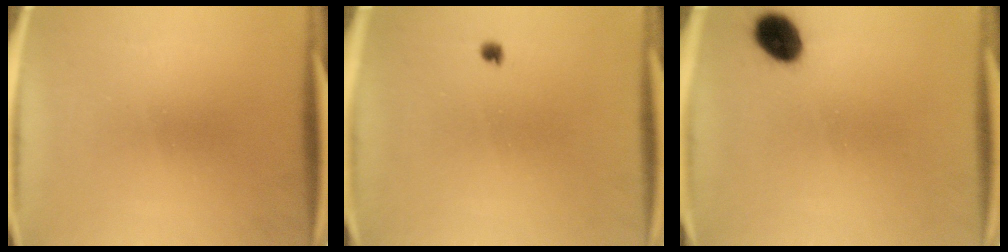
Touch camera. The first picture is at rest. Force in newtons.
{"total": 1.0}
{"total": 6.9}